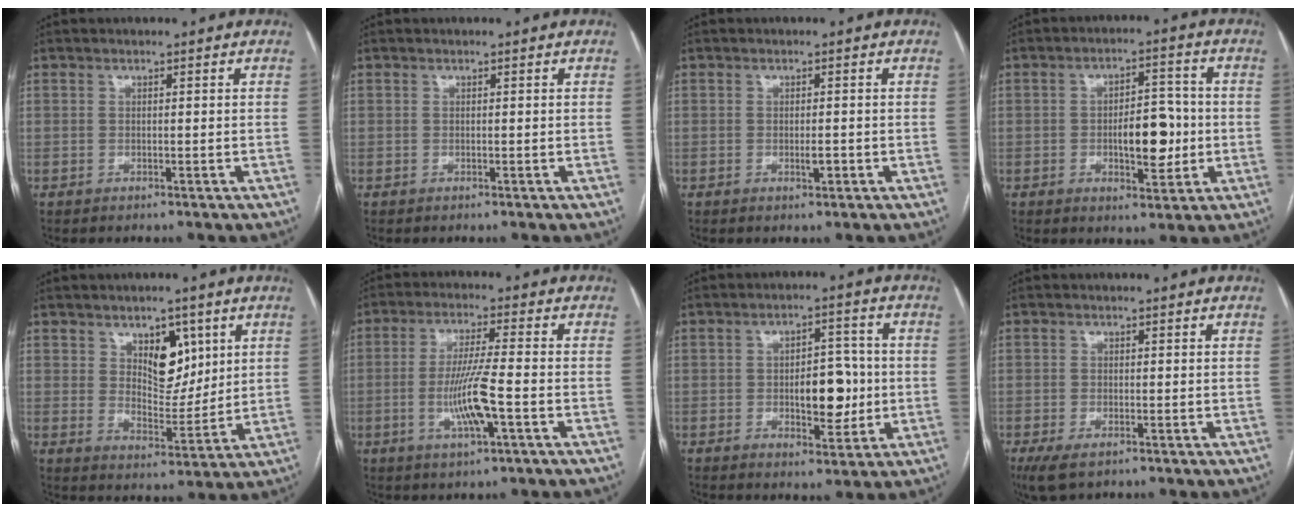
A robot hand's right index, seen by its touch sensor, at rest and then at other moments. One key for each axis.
{"total": 0.0}
{"total": 1.6, "fx": -0.5, "fy": 0.5, "fz": 1.5, "tx": -0.025, "ty": -0.001, "tz": -0.006}
{"total": 8.3, "fx": -1.2, "fy": 3.4, "fz": 7.5, "tx": -0.112, "ty": 0.010, "tz": -0.013}
{"total": 8.1, "fx": 3.7, "fy": 4.5, "fz": 5.6, "tx": -0.084, "ty": 0.001, "tz": 0.067}
{"total": 8.4, "fx": -2.2, "fy": 0.2, "fz": 8.1, "tx": -0.157, "ty": -0.006, "tz": -0.043}
{"total": 8.1, "fx": -0.8, "fy": 3.8, "fz": 7.1, "tx": -0.098, "ty": 0.010, "tz": -0.005}
{"total": 3.6, "fx": -2.1, "fy": 1.4, "fz": 2.6, "tx": -0.051, "ty": -0.006, "tz": -0.029}